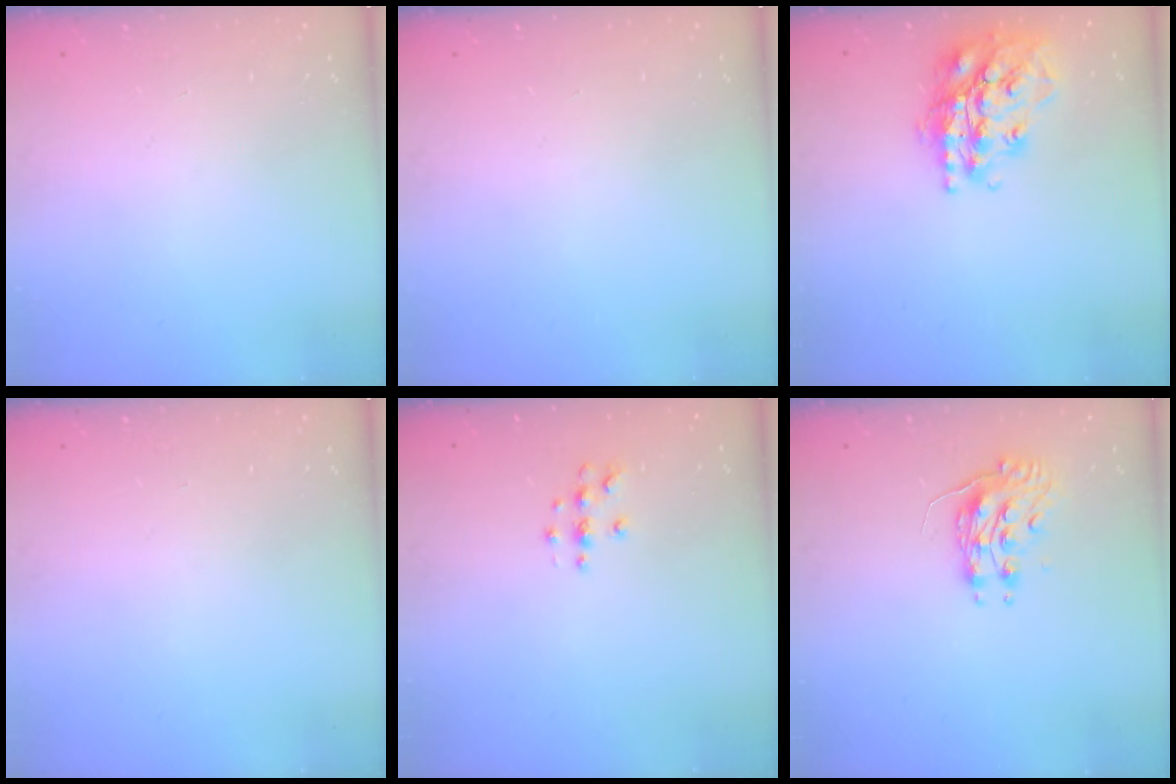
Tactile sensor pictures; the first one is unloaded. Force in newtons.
{"total": 0.0}
{"total": 20.3, "press": 20.3, "slide": 1.6}
{"total": 0.0}
{"total": 4.2, "press": 4.2, "slide": 0.5}
{"total": 8.2, "press": 8.2, "slide": 0.3}